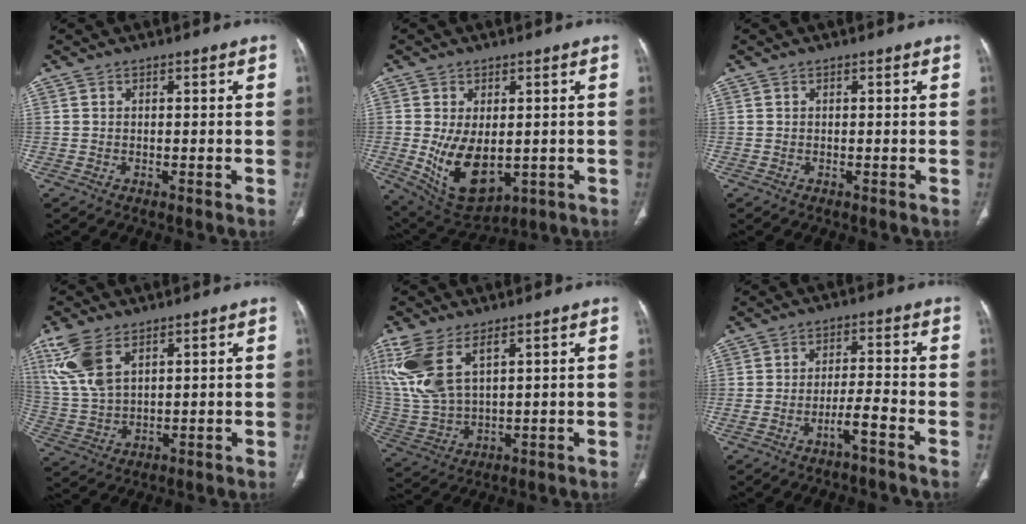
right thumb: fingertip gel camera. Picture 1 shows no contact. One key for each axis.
{"total": 11.8, "fx": -1.3, "fy": 6.9, "fz": 9.5, "tx": -0.153, "ty": -0.017, "tz": 0.006}
{"total": 0.0}
{"total": 10.4, "fx": 5.4, "fy": 5.3, "fz": 7.1, "tx": -0.161, "ty": -0.008, "tz": 0.119}
{"total": 13.0, "fx": 6.4, "fy": 6.1, "fz": 9.6, "tx": -0.226, "ty": -0.010, "tz": 0.144}
{"total": 4.3, "fx": -2.8, "fy": 0.4, "fz": 3.2, "tx": -0.068, "ty": 0.029, "tz": -0.051}